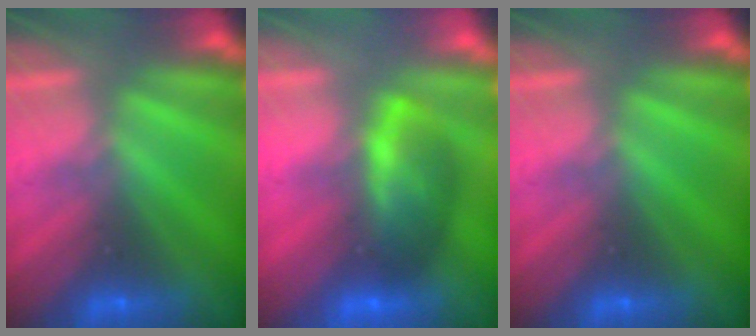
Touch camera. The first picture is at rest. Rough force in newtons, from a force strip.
{"total": 7.2}
{"total": 0.0}